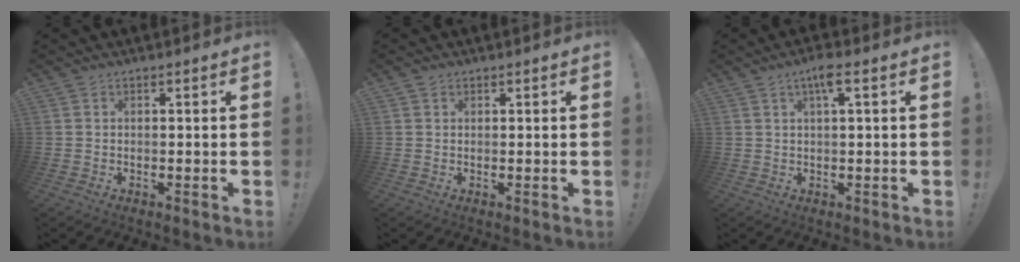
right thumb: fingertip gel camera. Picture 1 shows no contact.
{"total": 0.8, "force": [0.6, 0.5, 0.0], "torque": [0.004, -0.003, 0.011]}
{"total": 4.4, "force": [1.9, 0.5, 4.0], "torque": [-0.067, -0.002, 0.025]}